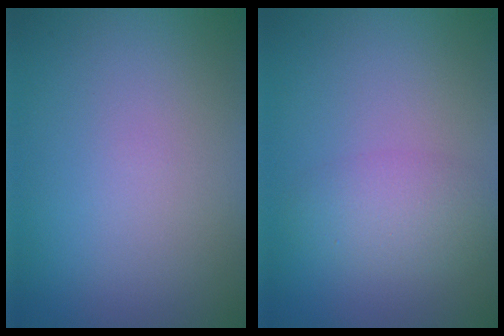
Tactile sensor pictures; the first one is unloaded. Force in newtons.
{"total": 2.9, "press": 2.9, "slide": 0.2}